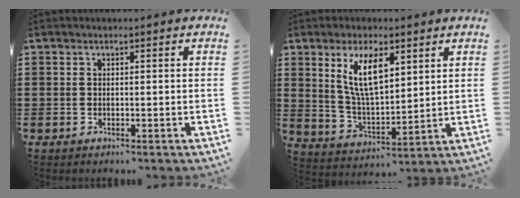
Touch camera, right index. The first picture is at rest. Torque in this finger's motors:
{"motor_torque": [1.79, 0.35, 1.05, 0.21]}